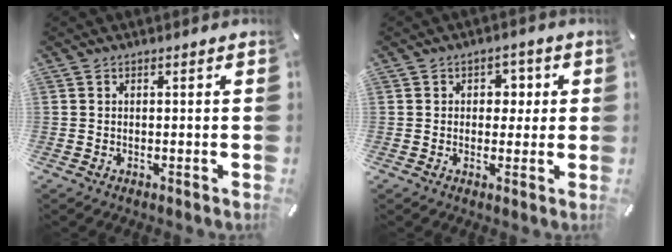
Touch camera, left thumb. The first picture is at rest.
{"total": 4.1, "force": [0.3, 3.5, 2.2], "torque": [-0.017, -0.002, -0.005]}